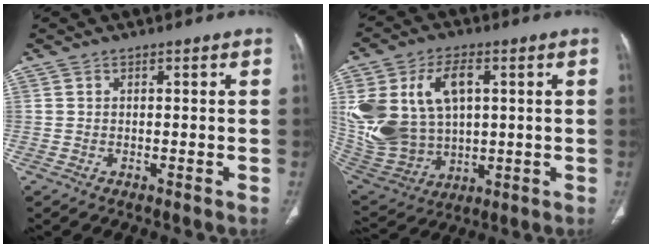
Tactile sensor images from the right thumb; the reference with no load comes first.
{"total": 22.5, "force": [4.7, 15.4, 15.6], "torque": [-0.333, 0.004, 0.111]}